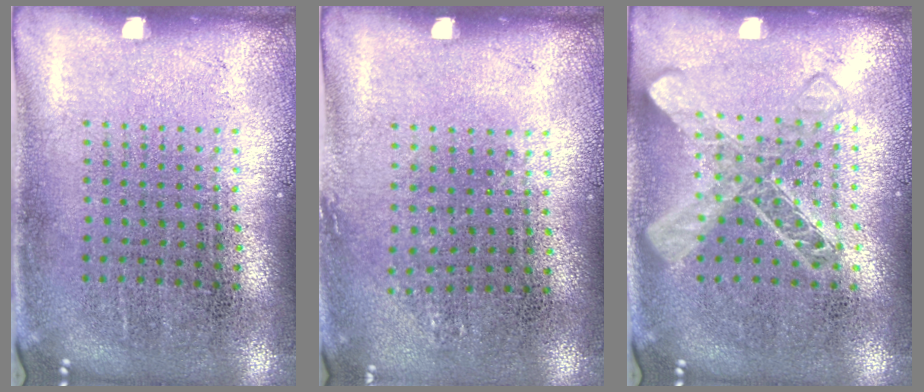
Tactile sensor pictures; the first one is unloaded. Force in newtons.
{"total": 0.8, "press": 0.7, "slide": 0.4}
{"total": 1.5, "press": 1.5, "slide": 0.3}